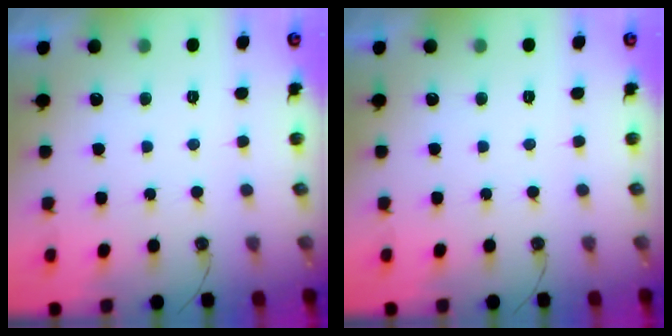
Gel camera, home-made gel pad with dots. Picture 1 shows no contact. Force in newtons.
{"total": 0.0}